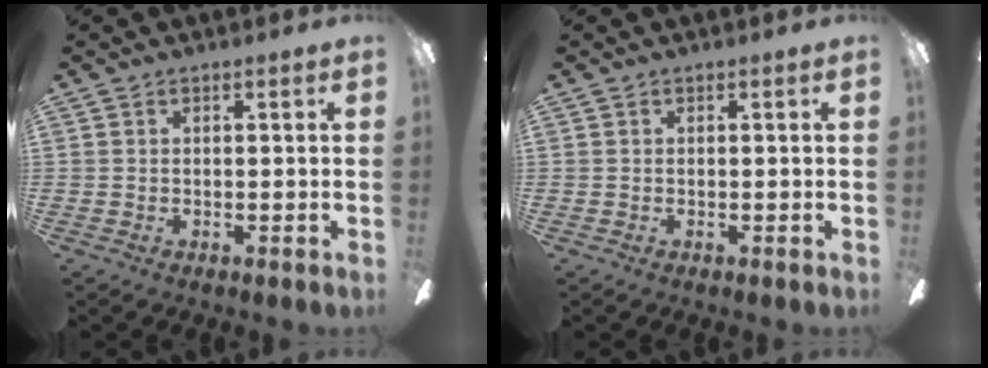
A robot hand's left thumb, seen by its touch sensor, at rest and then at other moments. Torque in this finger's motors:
{"motor_torque": [-0.15, 0.15, -0.05, 0.21, 0.00]}